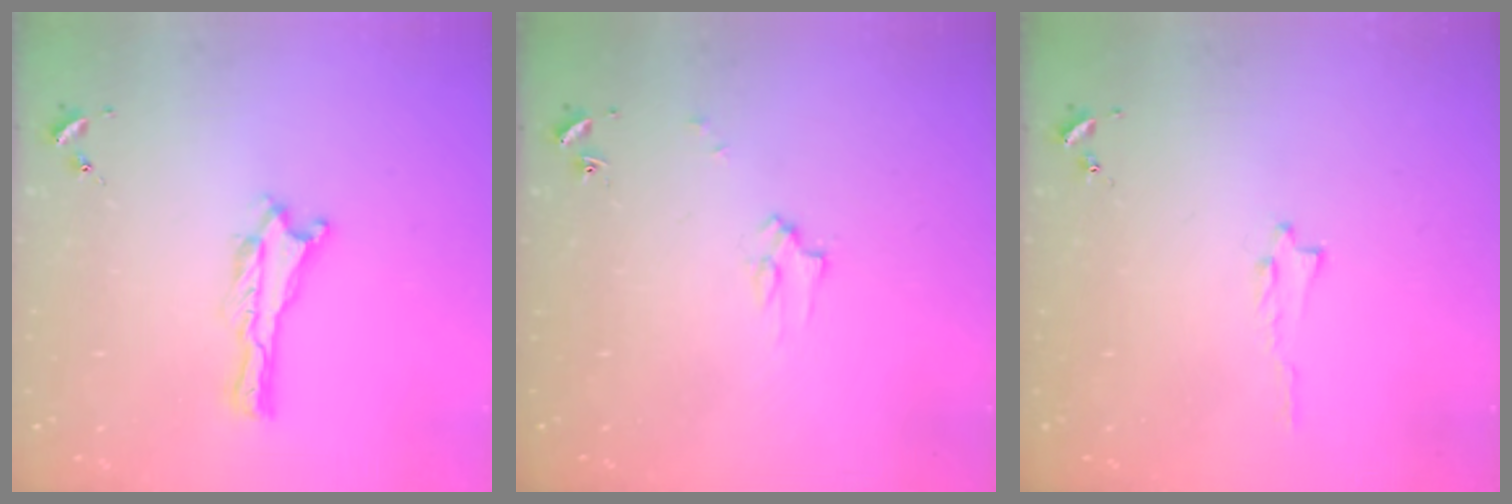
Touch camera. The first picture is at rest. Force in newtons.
{"total": 2.2, "press": 2.2, "slide": 0.2}
{"total": 0.6, "press": 0.6, "slide": 0.1}